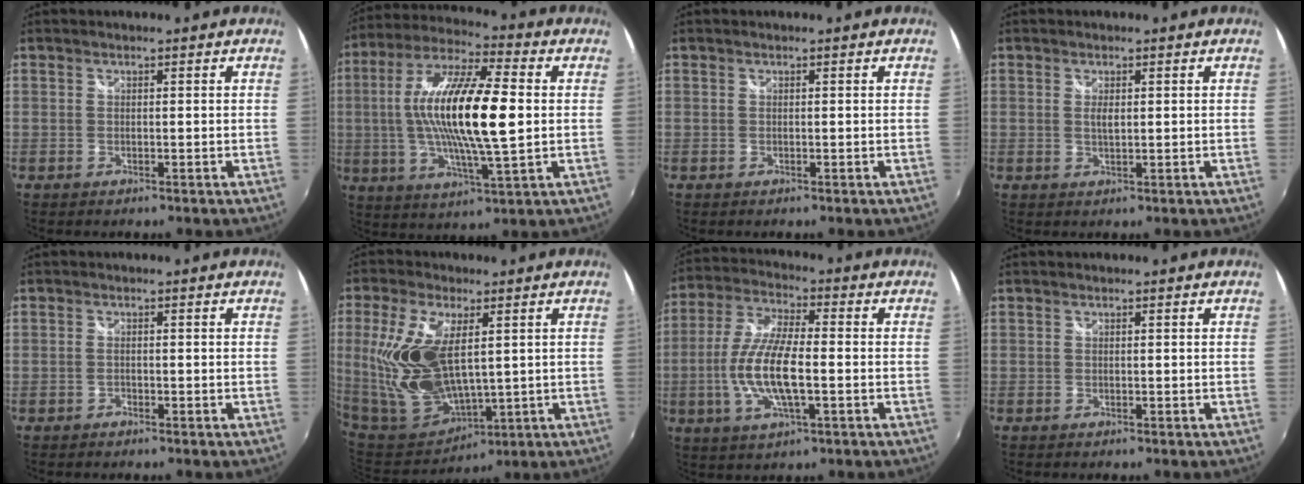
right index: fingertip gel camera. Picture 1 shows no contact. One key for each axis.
{"total": 19.5, "fx": 0.7, "fy": 3.9, "fz": 19.1, "tx": -0.357, "ty": 0.004, "tz": 0.004}
{"total": 0.0}
{"total": 1.7, "fx": 0.3, "fy": 0.7, "fz": 1.4, "tx": -0.026, "ty": -0.002, "tz": 0.005}
{"total": 0.8, "fx": -0.5, "fy": 0.5, "fz": 0.4, "tx": -0.008, "ty": 0.000, "tz": -0.010}
{"total": 17.6, "fx": 3.2, "fy": 8.8, "fz": 14.9, "tx": -0.308, "ty": -0.009, "tz": 0.083}
{"total": 12.9, "fx": -2.4, "fy": 4.0, "fz": 12.0, "tx": -0.250, "ty": -0.004, "tz": -0.048}
{"total": 0.0}